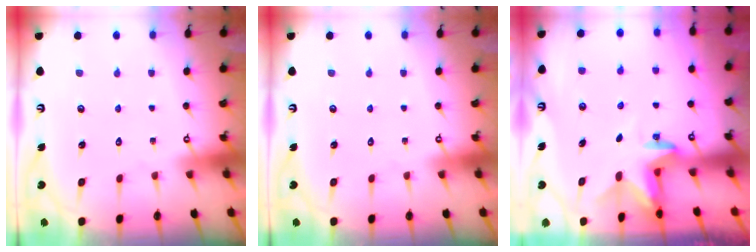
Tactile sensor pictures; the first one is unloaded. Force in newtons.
{"total": 0.0}
{"total": 2.4, "press": 2.3, "slide": 0.4}